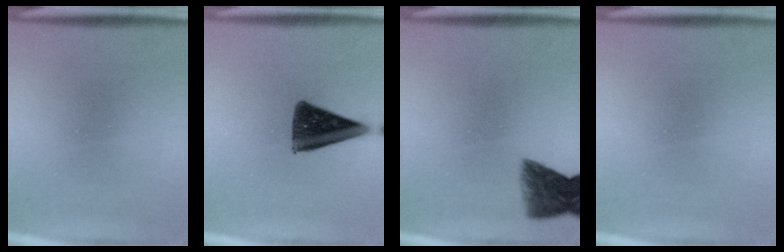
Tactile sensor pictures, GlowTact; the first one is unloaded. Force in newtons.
{"total": 10.9}
{"total": 5.8}
{"total": 0.0}